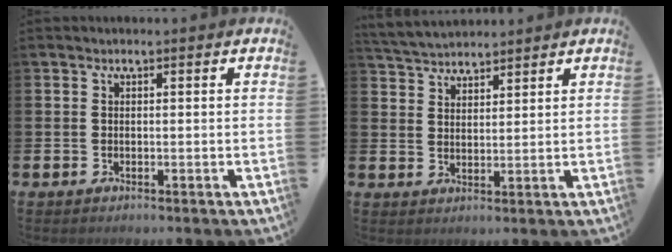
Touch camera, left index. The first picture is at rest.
{"total": 4.0, "force": [3.9, 0.7, 0.1], "torque": [-0.021, -0.014, 0.074]}